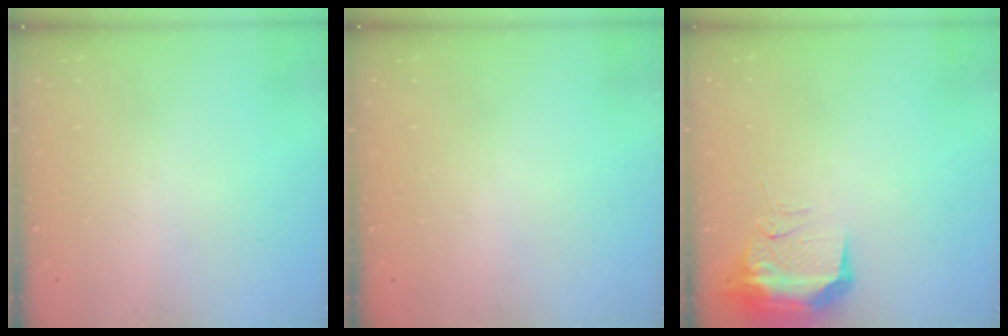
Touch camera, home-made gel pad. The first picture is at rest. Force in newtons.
{"total": 0.0}
{"total": 14.9, "press": 12.1, "slide": 8.7}